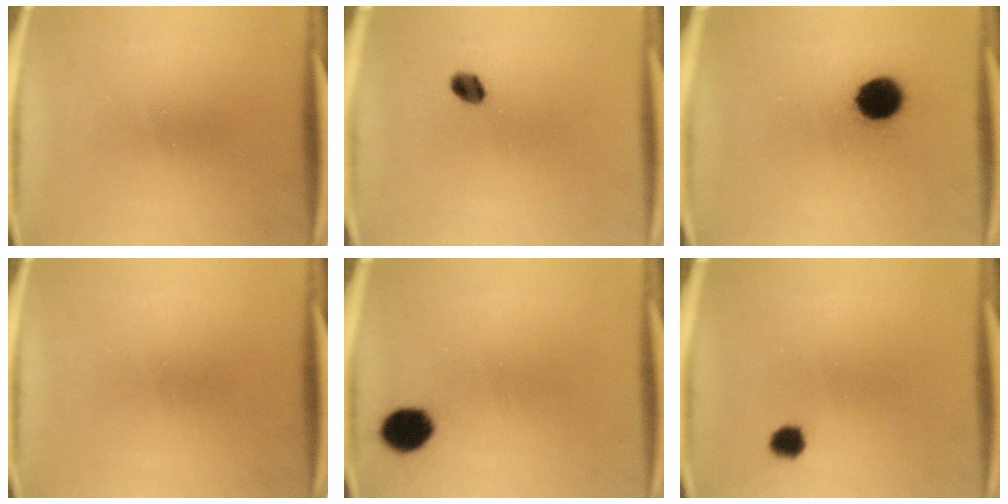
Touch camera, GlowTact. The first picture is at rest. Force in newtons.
{"total": 3.5}
{"total": 10.3}
{"total": 0.0}
{"total": 6.8}
{"total": 2.7}